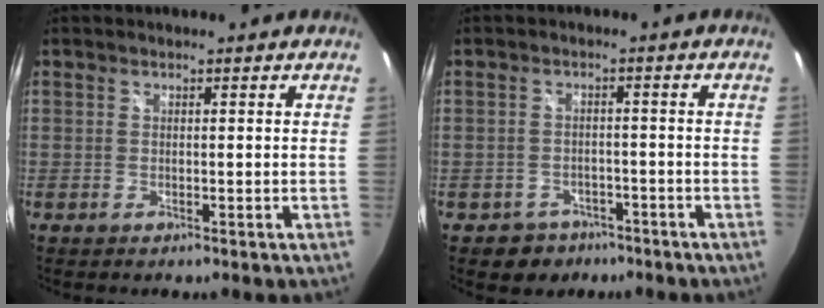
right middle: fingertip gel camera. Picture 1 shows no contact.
{"total": 5.4, "force": [-3.5, 4.0, 0.7], "torque": [-0.027, 0.008, -0.046]}